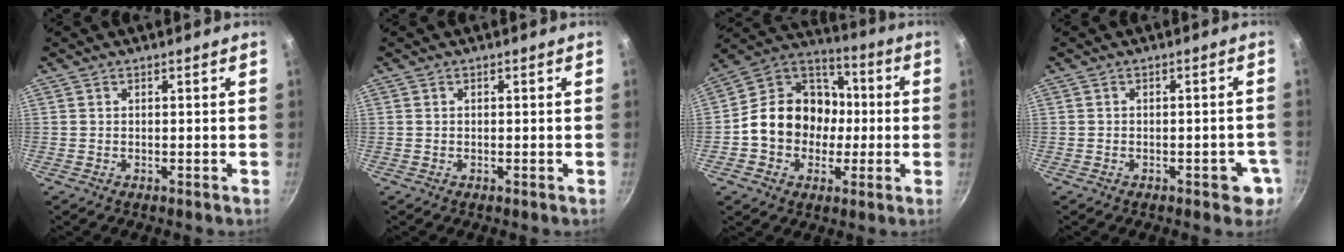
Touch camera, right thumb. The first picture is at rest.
{"total": 0.0}
{"total": 17.1, "force": [-1.5, 14.3, 9.2], "torque": [-0.113, 0.041, -0.039]}
{"total": 4.5, "force": [-1.9, 2.4, 3.3], "torque": [-0.014, 0.019, -0.017]}